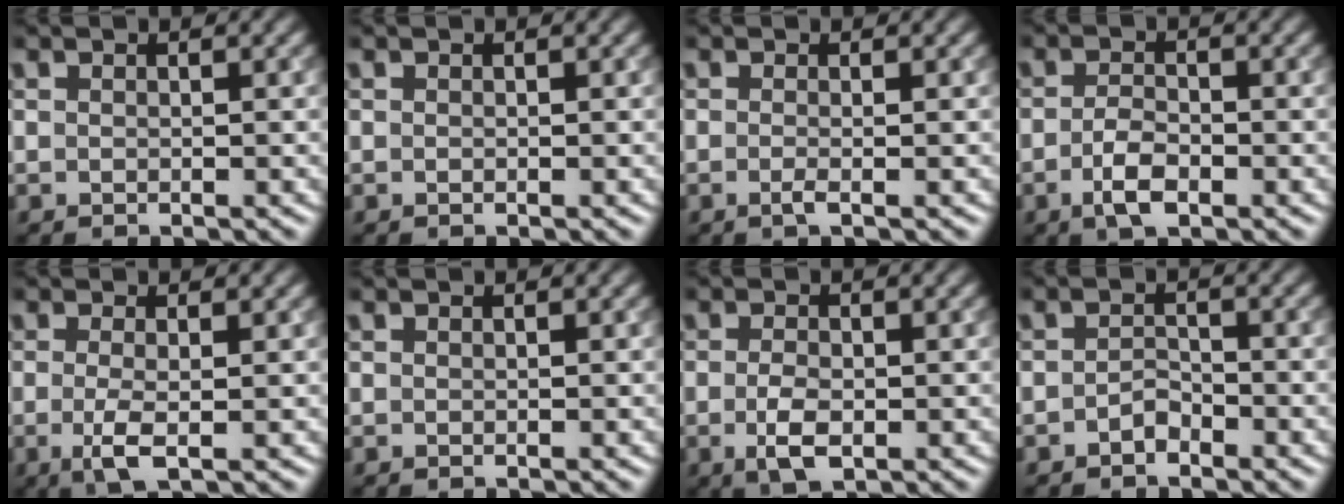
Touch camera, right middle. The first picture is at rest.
{"total": 0.0}
{"total": 1.3, "force": [-0.3, 0.4, 1.2], "torque": [-0.017, -0.005, -0.008]}
{"total": 2.8, "force": [-1.2, 1.2, 2.2], "torque": [-0.047, -0.003, -0.026]}
{"total": 2.7, "force": [-0.5, 0.7, 2.5], "torque": [-0.054, -0.010, -0.010]}
{"total": 0.0}
{"total": 2.8, "force": [-0.8, 1.4, 2.3], "torque": [-0.049, -0.006, -0.012]}
{"total": 1.3, "force": [-0.9, 0.6, 0.7], "torque": [-0.012, 0.005, -0.018]}